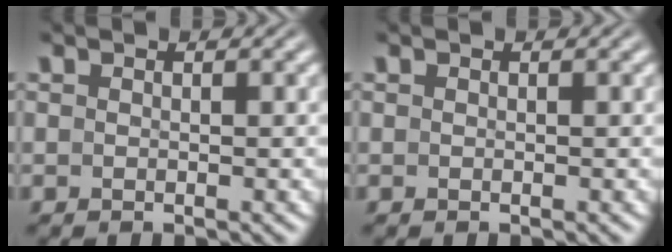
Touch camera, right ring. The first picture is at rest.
{"total": 0.0}